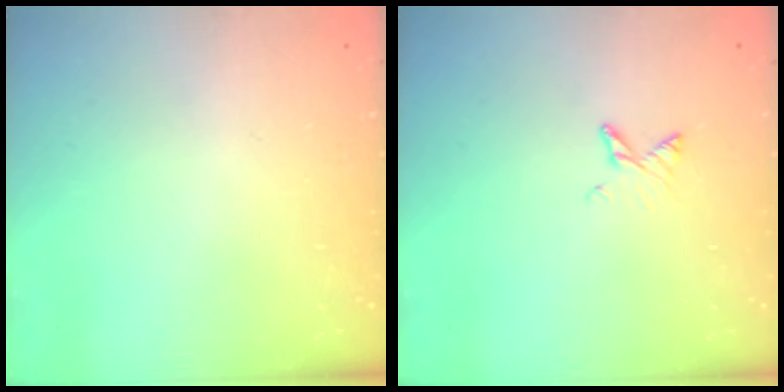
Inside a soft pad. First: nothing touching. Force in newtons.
{"total": 3.6, "press": 3.6, "slide": 0.4}